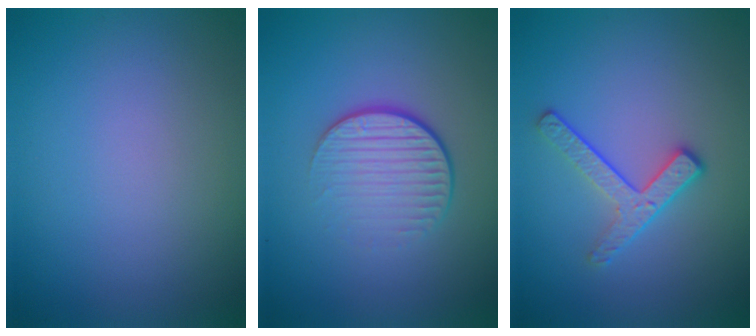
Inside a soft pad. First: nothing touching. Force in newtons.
{"total": 4.3, "press": 2.6, "slide": 3.4}
{"total": 2.9, "press": 2.4, "slide": 1.6}